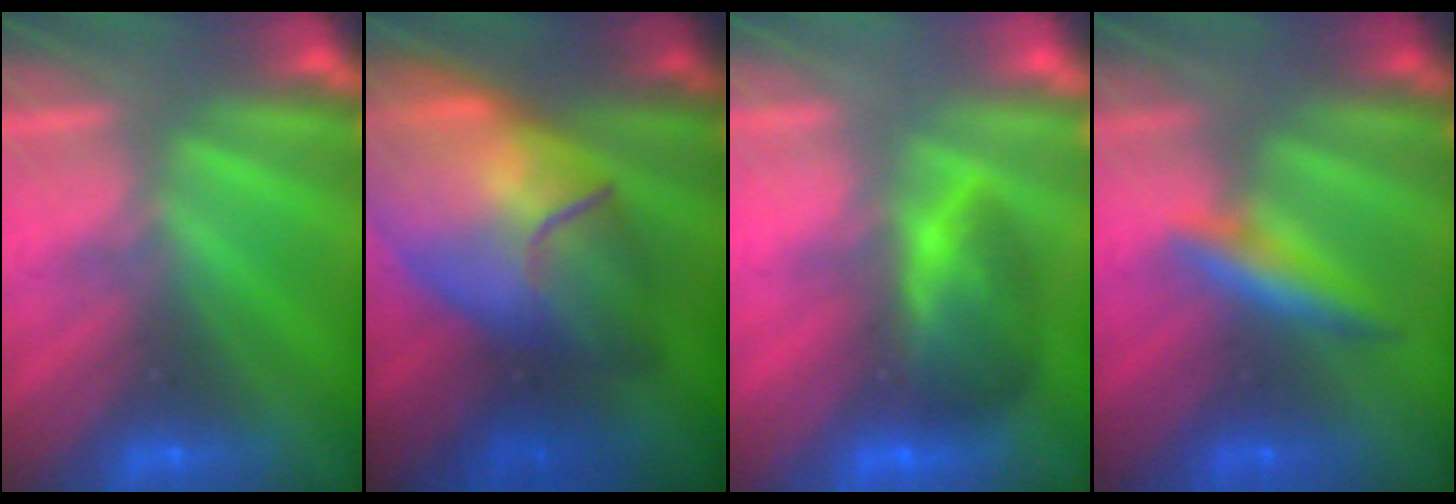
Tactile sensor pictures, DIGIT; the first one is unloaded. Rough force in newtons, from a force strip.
{"total": 8.1}
{"total": 7.6}
{"total": 1.1}